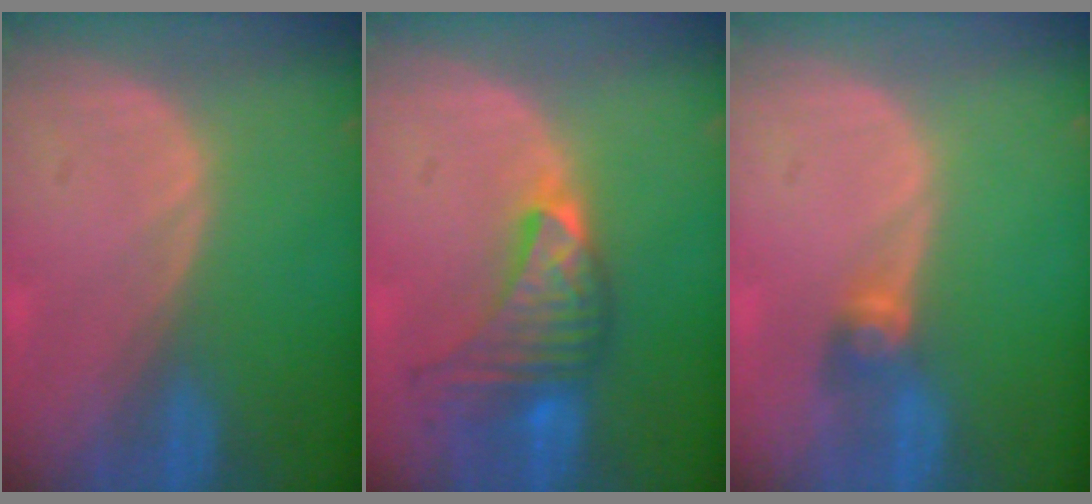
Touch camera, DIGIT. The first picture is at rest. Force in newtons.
{"total": 7.6, "press": 7.6, "slide": 1.0}
{"total": 2.6, "press": 2.5, "slide": 0.6}